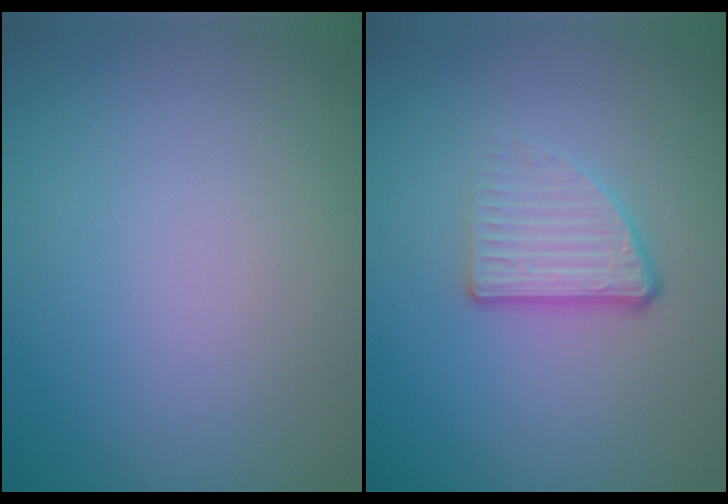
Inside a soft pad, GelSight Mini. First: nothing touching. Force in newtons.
{"total": 3.6, "press": 2.3, "slide": 2.7}